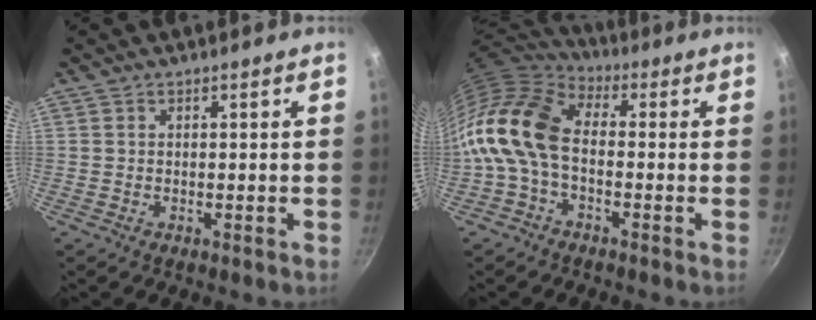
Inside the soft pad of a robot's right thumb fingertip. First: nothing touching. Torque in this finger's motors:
{"motor_torque": [0.40, 1.75, 1.38, -1.39, 0.23]}